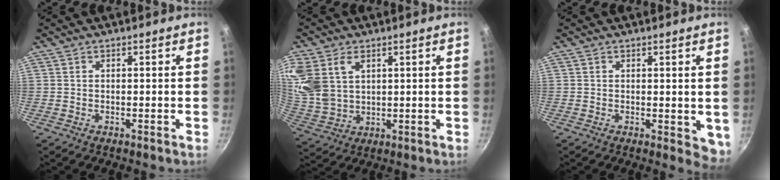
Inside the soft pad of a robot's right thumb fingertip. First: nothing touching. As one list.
[{"total": 14.6, "force": [5.6, 10.4, 8.6], "torque": [-0.194, -0.003, 0.127]}, {"total": 4.2, "force": [0.4, 2.4, 3.4], "torque": [-0.037, -0.008, 0.006]}]